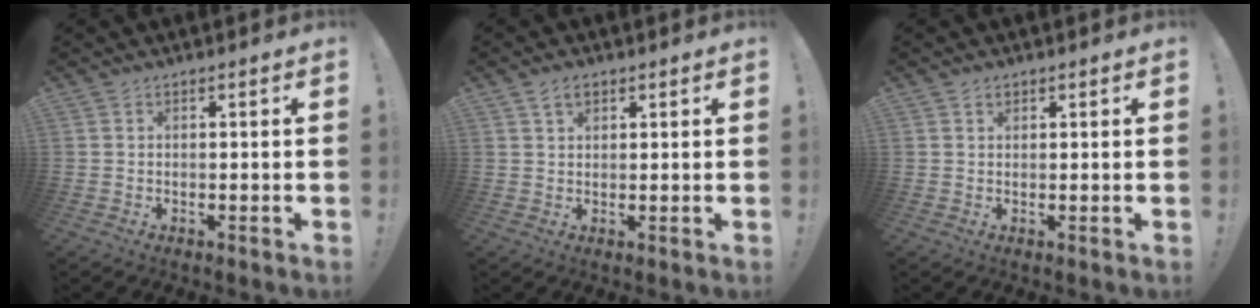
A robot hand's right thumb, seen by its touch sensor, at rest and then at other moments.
{"total": 3.4, "force": [1.9, 1.9, 2.1], "torque": [-0.030, -0.003, 0.033]}
{"total": 1.0, "force": [0.7, 0.7, 0.3], "torque": [0.000, -0.001, 0.012]}